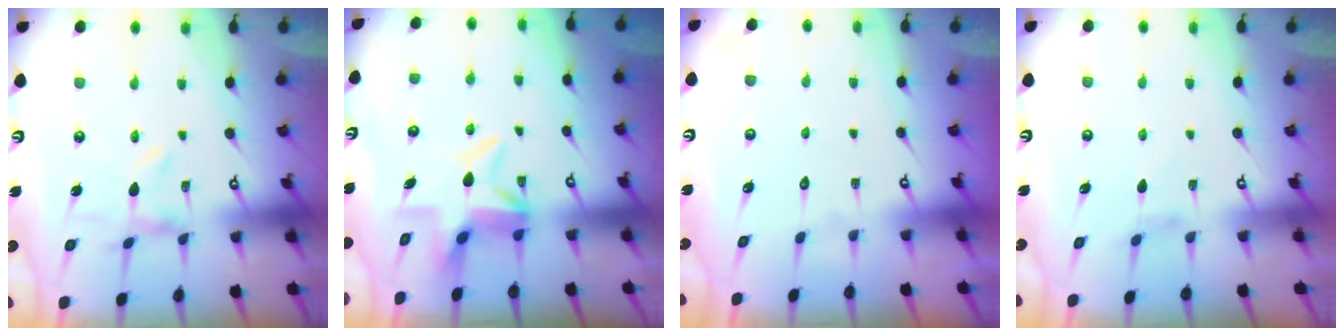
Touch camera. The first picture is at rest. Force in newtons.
{"total": 5.5, "press": 5.5, "slide": 0.7}
{"total": 1.8, "press": 1.8, "slide": 0.2}
{"total": 1.8, "press": 1.8, "slide": 0.3}